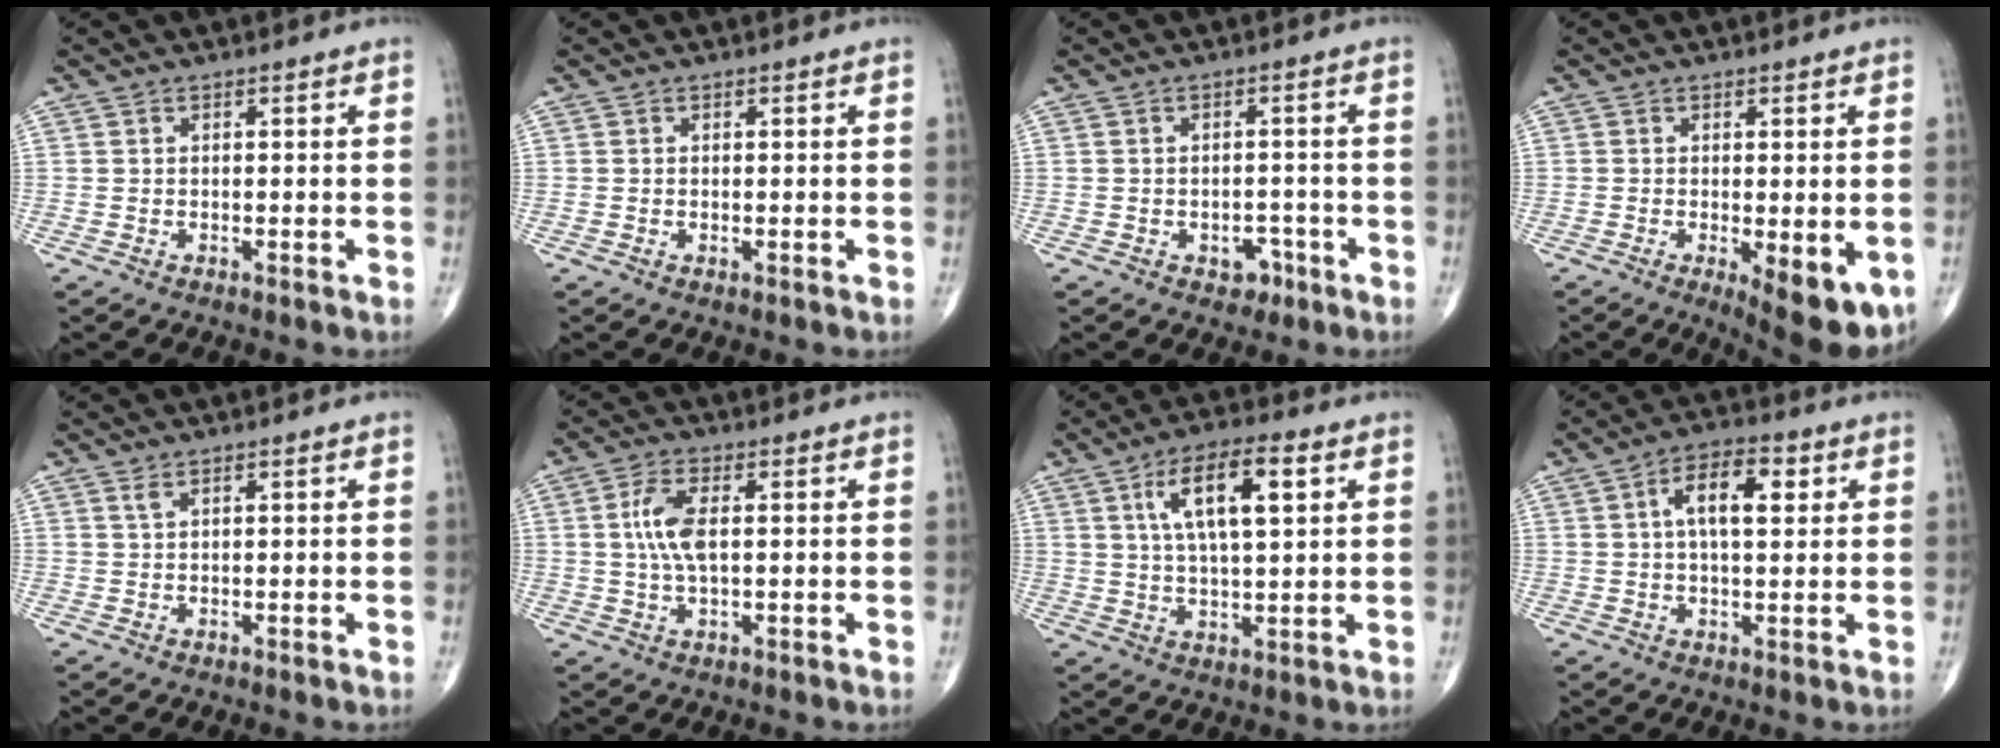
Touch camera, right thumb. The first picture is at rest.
{"total": 0.0}
{"total": 3.3, "force": [-1.7, 2.4, 1.5], "torque": [-0.001, 0.013, -0.020]}
{"total": 9.1, "force": [-2.9, 3.2, 8.0], "torque": [-0.100, -0.019, -0.035]}
{"total": 0.9, "force": [0.6, 0.2, 0.7], "torque": [-0.017, 0.002, 0.015]}
{"total": 6.4, "force": [0.7, 2.6, 5.8], "torque": [-0.131, 0.005, 0.013]}
{"total": 11.7, "force": [4.0, 4.1, 10.2], "torque": [-0.171, -0.001, 0.070]}
{"total": 8.7, "force": [2.3, 4.1, 7.3], "torque": [-0.109, 0.010, 0.031]}